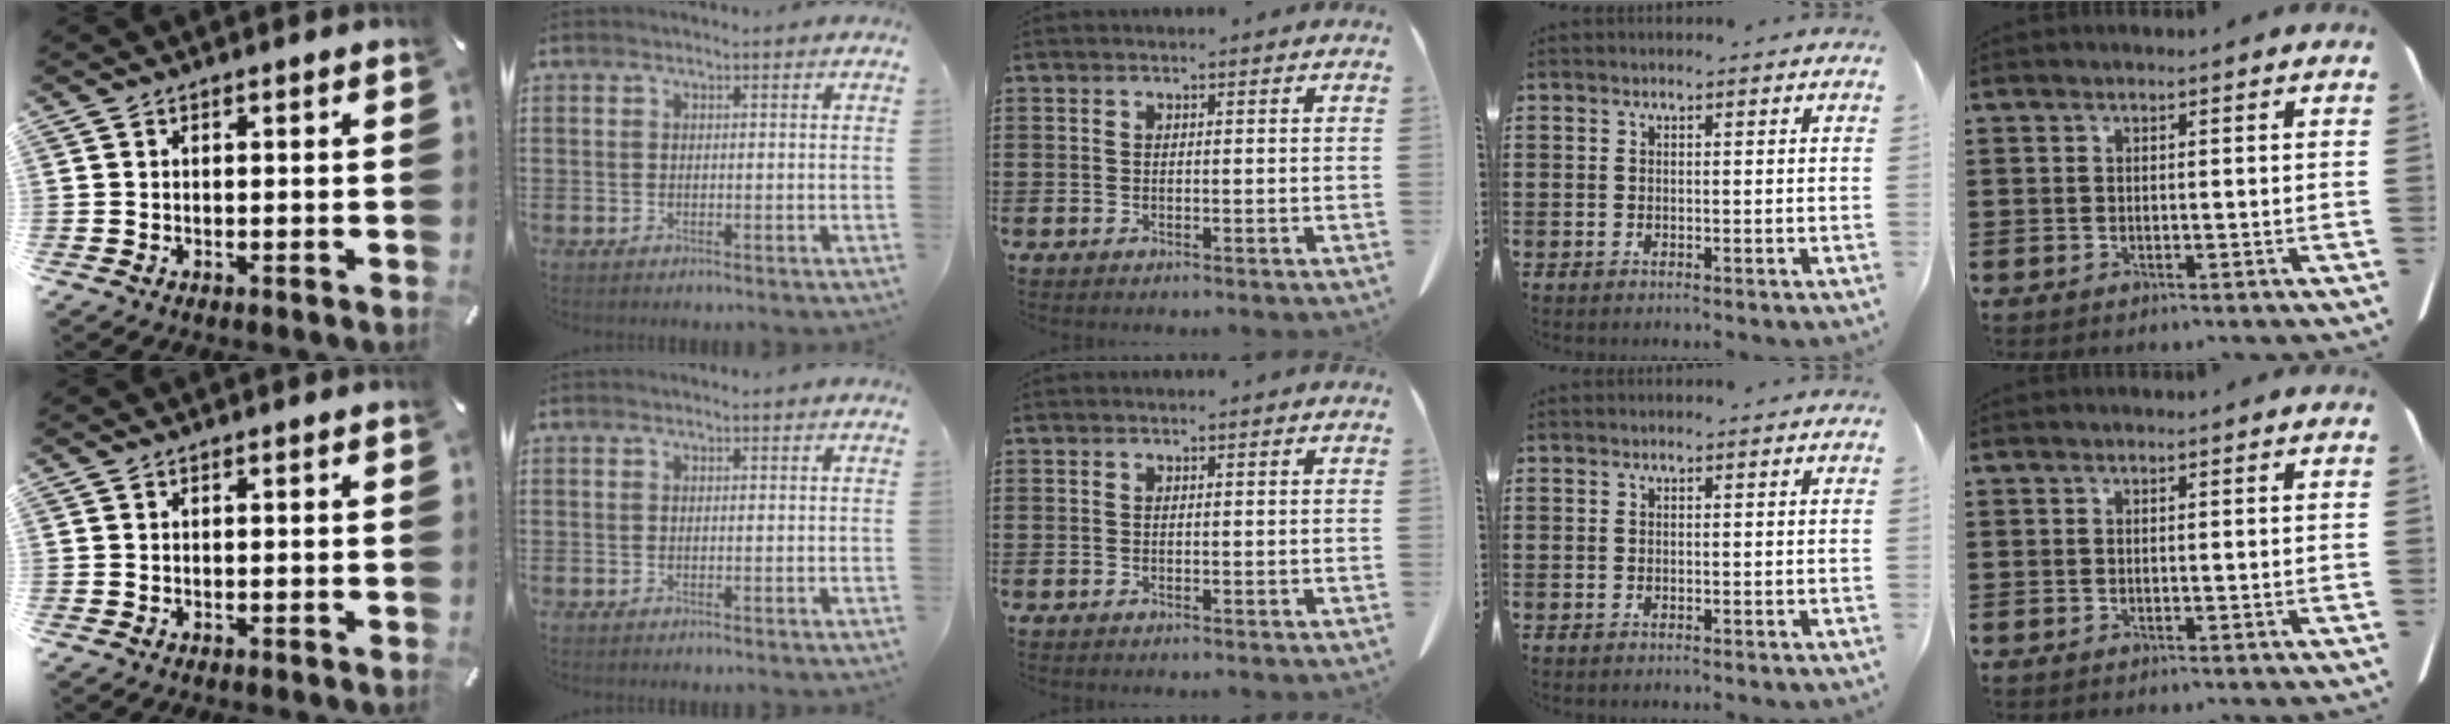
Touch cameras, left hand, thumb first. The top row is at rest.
{}